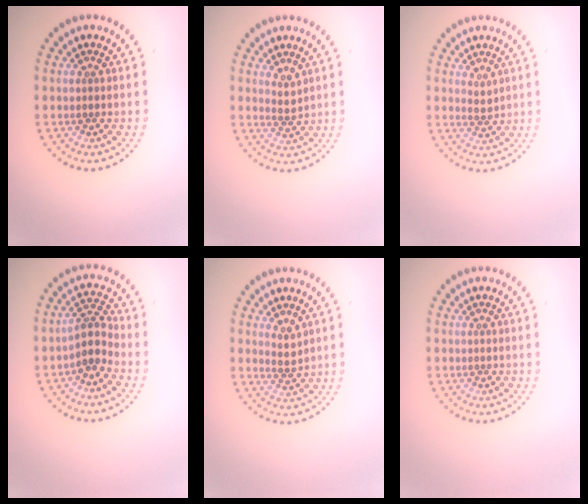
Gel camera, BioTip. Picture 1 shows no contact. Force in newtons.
{"total": 1.4, "press": 0.9, "slide": 1.0}
{"total": 0.9, "press": 0.8, "slide": 0.5}
{"total": 2.5, "press": 1.9, "slide": 1.6}
{"total": 1.6, "press": 1.2, "slide": 1.1}
{"total": 0.0}